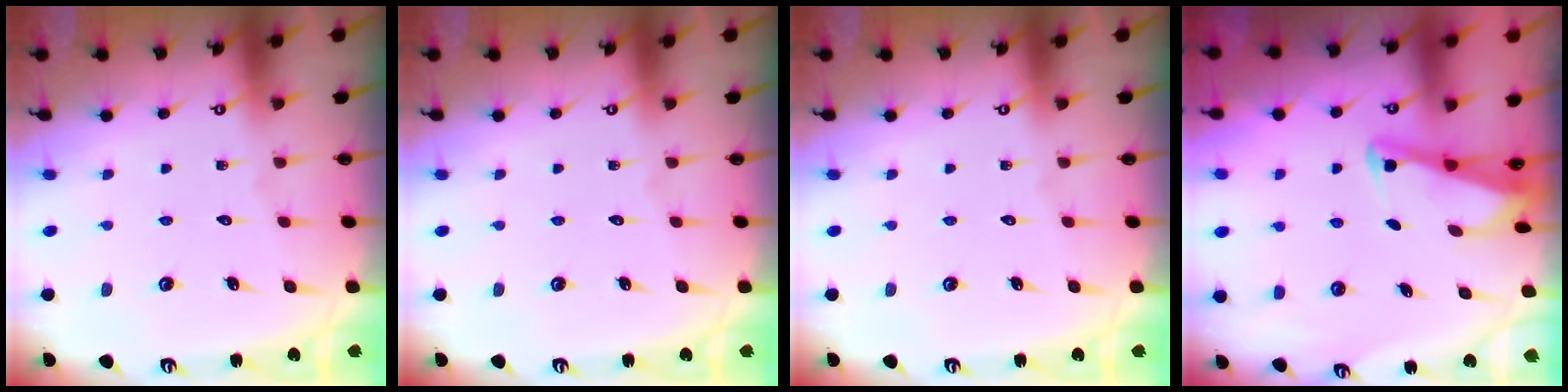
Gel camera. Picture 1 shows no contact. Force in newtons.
{"total": 0.0}
{"total": 0.0}
{"total": 2.7, "press": 2.6, "slide": 0.4}